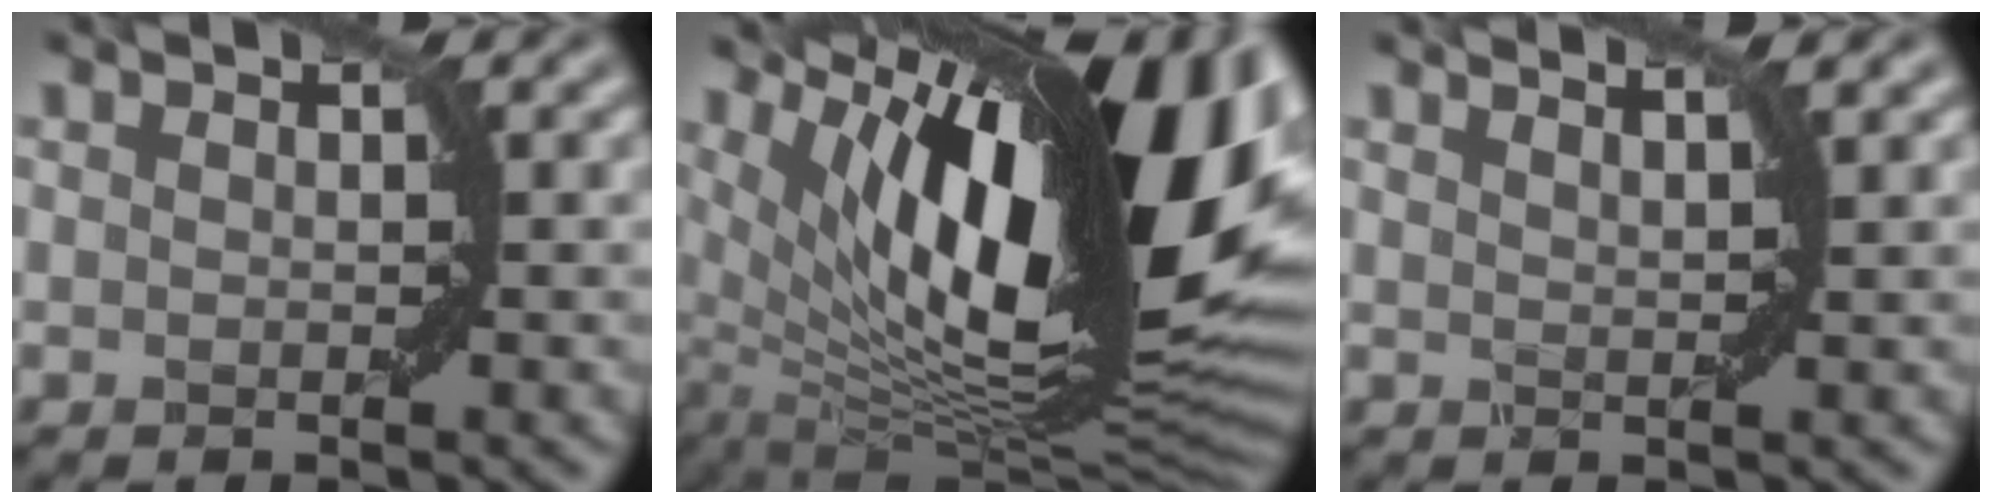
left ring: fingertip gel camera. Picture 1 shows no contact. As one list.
[{"total": 18.9, "force": [5.9, 6.5, 16.7], "torque": [-0.243, 0.011, 0.112]}, {"total": 3.3, "force": [2.6, 0.9, 1.7], "torque": [0.002, 0.012, 0.007]}]